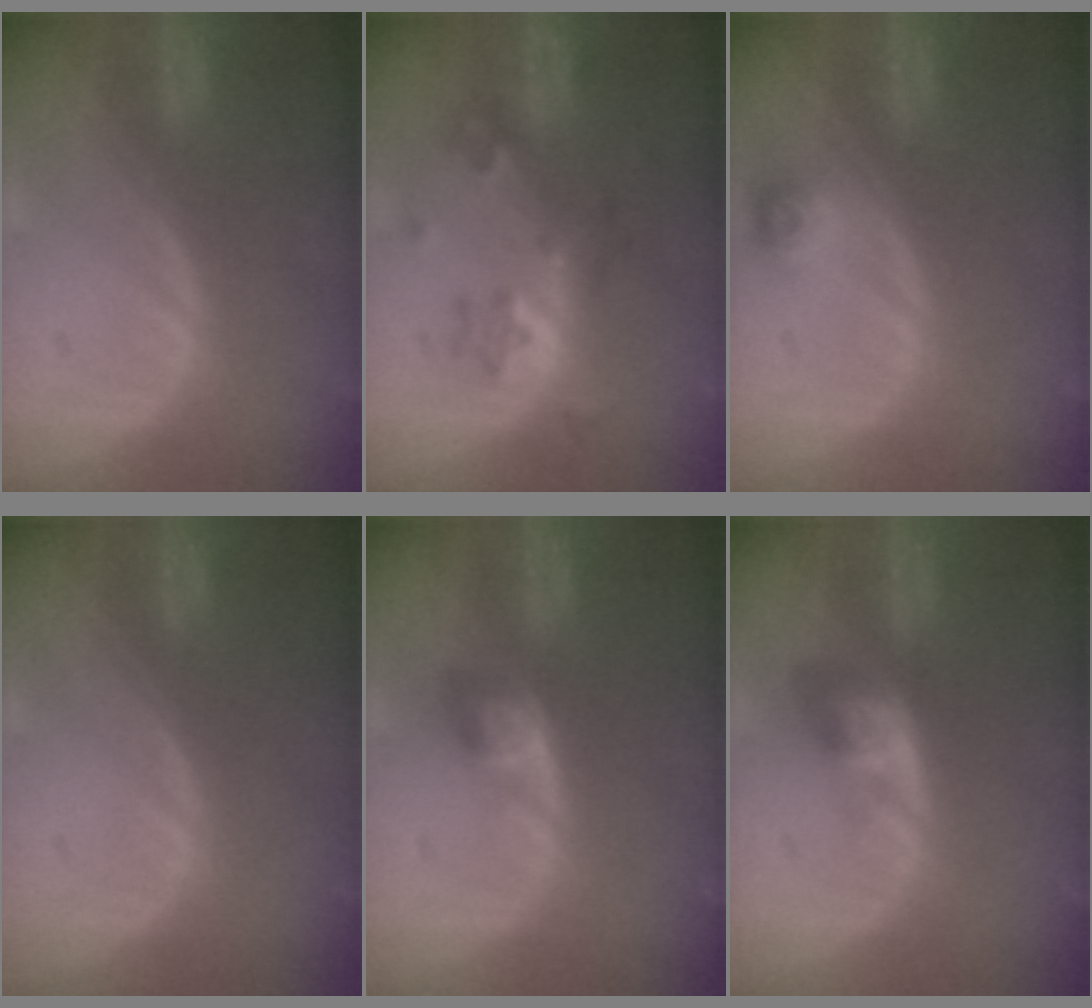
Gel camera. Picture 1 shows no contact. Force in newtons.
{"total": 6.0, "press": 5.8, "slide": 1.8}
{"total": 2.4, "press": 2.2, "slide": 0.9}
{"total": 0.0}
{"total": 3.1, "press": 3.1, "slide": 0.1}
{"total": 3.9, "press": 3.9, "slide": 0.3}